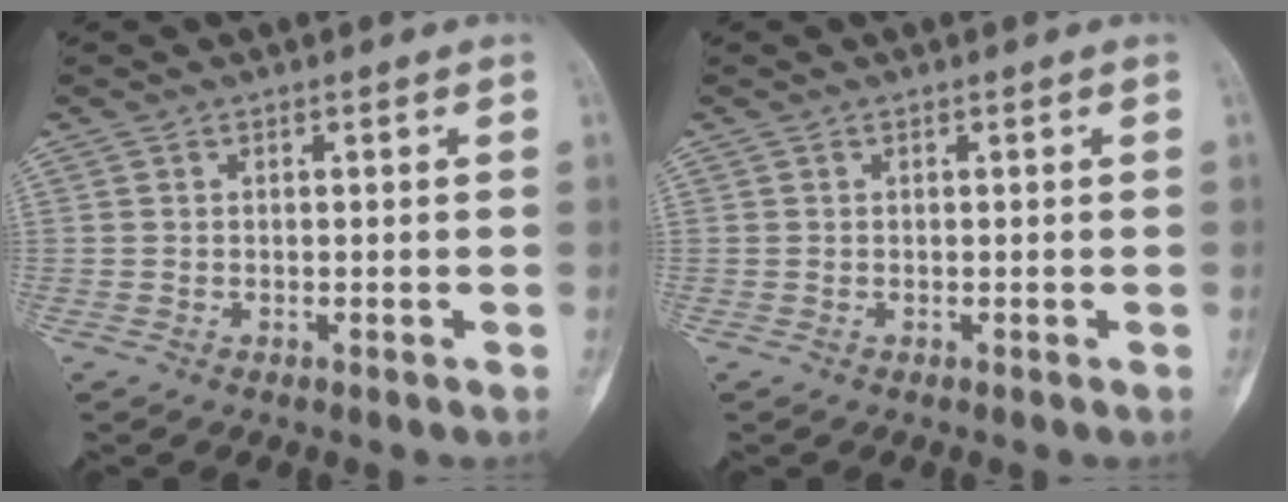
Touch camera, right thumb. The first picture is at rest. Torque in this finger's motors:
{"motor_torque": [0.12, -0.12, 0.11, -0.04, 0.00]}